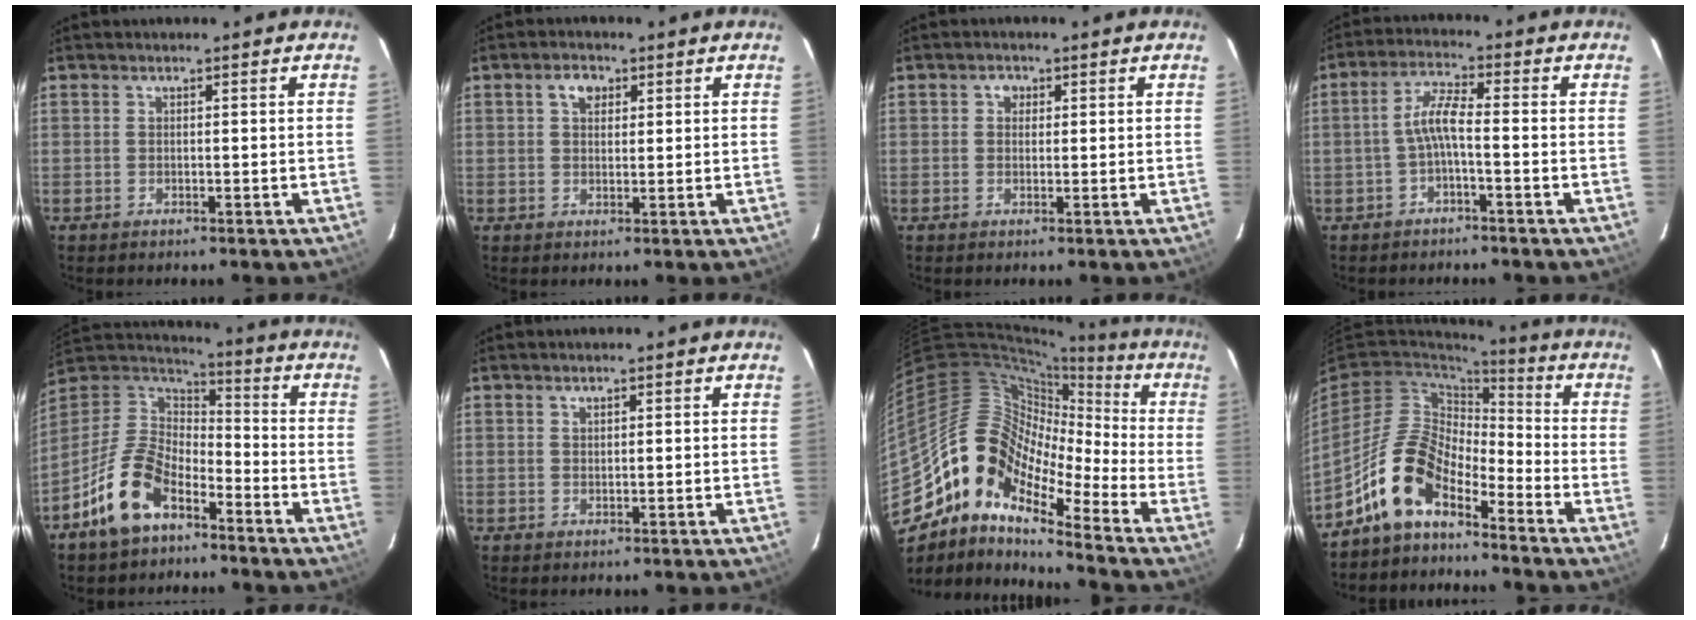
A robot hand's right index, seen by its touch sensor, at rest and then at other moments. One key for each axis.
{"total": 3.2, "fx": 1.3, "fy": 2.2, "fz": 1.9, "tx": -0.029, "ty": 0.011, "tz": 0.023}
{"total": 1.7, "fx": 0.4, "fy": 1.6, "fz": 0.5, "tx": -0.006, "ty": 0.008, "tz": 0.004}
{"total": 4.4, "fx": -1.6, "fy": 0.7, "fz": 4.0, "tx": -0.088, "ty": 0.013, "tz": -0.031}
{"total": 14.6, "fx": -8.5, "fy": 8.1, "fz": 8.8, "tx": -0.196, "ty": 0.012, "tz": -0.160}
{"total": 0.9, "fx": 0.6, "fy": 0.4, "fz": 0.4, "tx": -0.006, "ty": 0.002, "tz": 0.012}
{"total": 14.4, "fx": -9.6, "fy": 6.8, "fz": 8.4, "tx": -0.128, "ty": 0.008, "tz": -0.208}
{"total": 11.9, "fx": -8.0, "fy": 5.4, "fz": 6.9, "tx": -0.139, "ty": 0.019, "tz": -0.164}